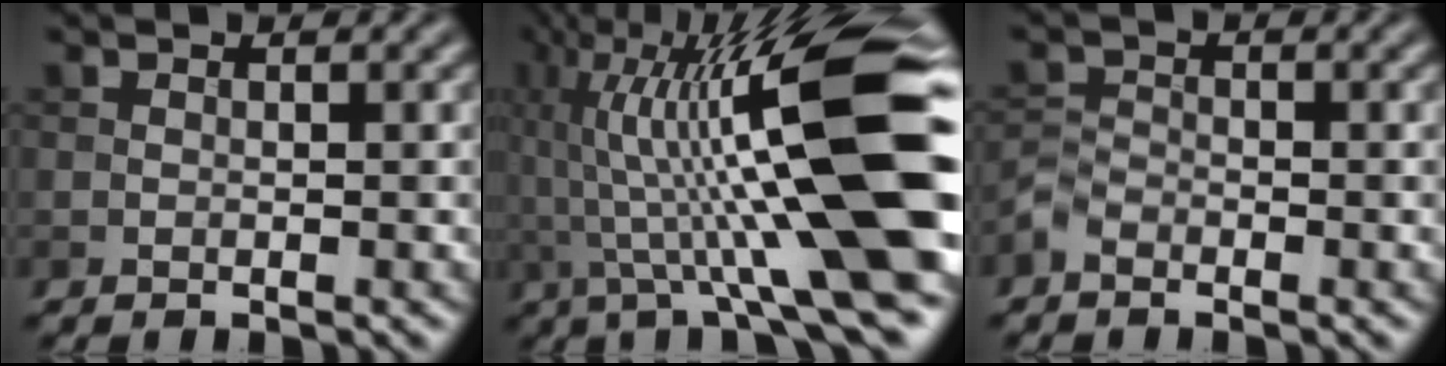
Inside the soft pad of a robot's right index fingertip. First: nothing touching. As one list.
[{"total": 15.1, "force": [0.6, 2.7, 14.8], "torque": [-0.244, 0.026, 0.017]}, {"total": 1.7, "force": [-1.3, 1.1, 0.5], "torque": [-0.009, 0.004, -0.033]}]